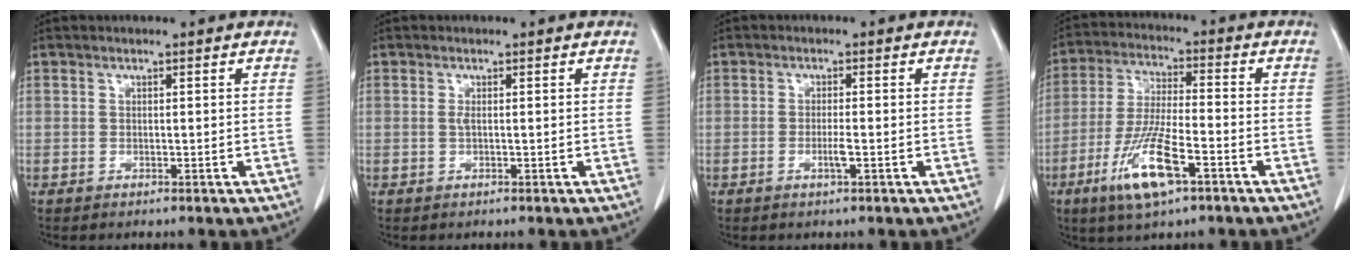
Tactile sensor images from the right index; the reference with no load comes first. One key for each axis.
{"total": 0.7, "fx": 0.0, "fy": 0.1, "fz": 0.7, "tx": -0.019, "ty": -0.002, "tz": 0.000}
{"total": 1.9, "fx": -0.7, "fy": 0.0, "fz": 1.8, "tx": -0.037, "ty": -0.003, "tz": -0.013}
{"total": 11.5, "fx": -5.7, "fy": 2.0, "fz": 9.8, "tx": -0.199, "ty": -0.018, "tz": -0.105}